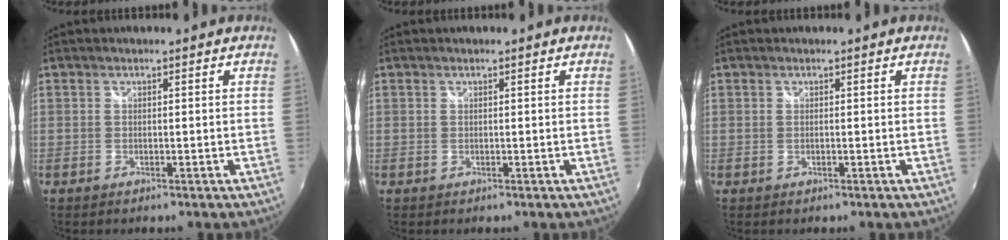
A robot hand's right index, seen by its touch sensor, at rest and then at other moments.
{"total": 0.0}
{"total": 0.0}